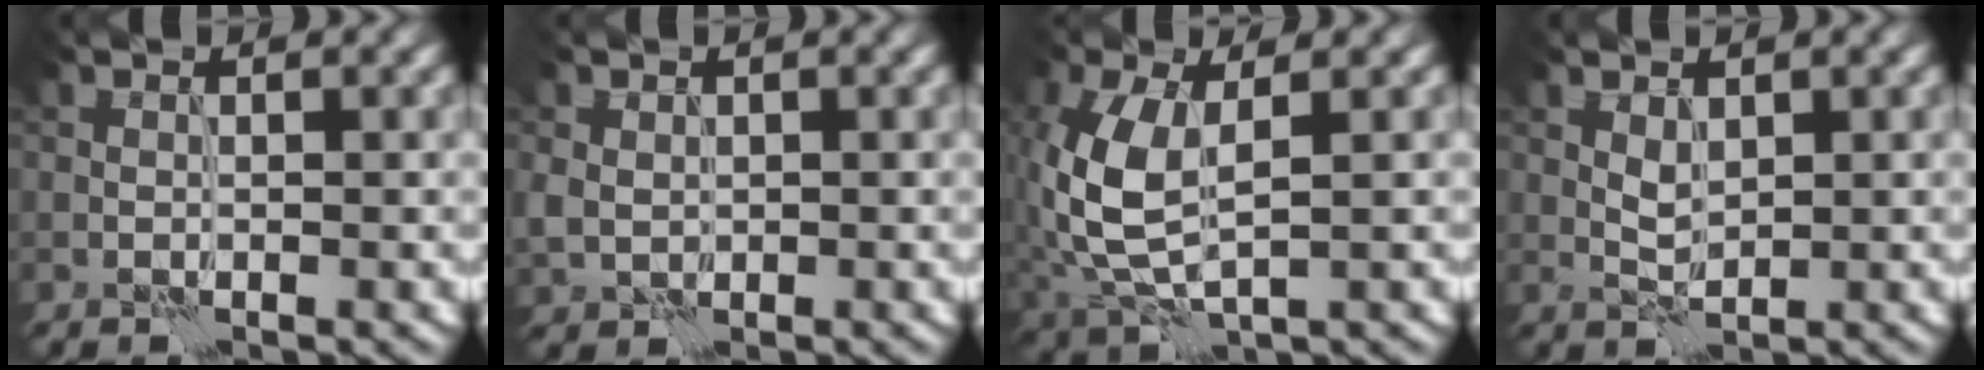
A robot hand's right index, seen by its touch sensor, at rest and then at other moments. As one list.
[{"total": 1.8, "force": [0.4, 1.5, 0.8], "torque": [-0.022, 0.000, 0.007]}, {"total": 7.4, "force": [0.3, 3.7, 6.3], "torque": [-0.166, 0.002, 0.007]}, {"total": 1.4, "force": [0.7, 0.7, 1.0], "torque": [-0.024, -0.001, 0.017]}]